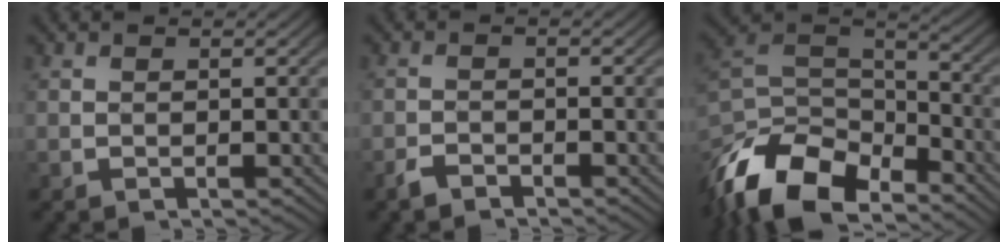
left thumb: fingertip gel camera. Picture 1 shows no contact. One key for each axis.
{"total": 1.9, "fx": -1.6, "fy": 0.6, "fz": 0.8, "tx": -0.016, "ty": 0.000, "tz": -0.036}
{"total": 15.8, "fx": -10.6, "fy": 7.4, "fz": 9.0, "tx": -0.234, "ty": -0.017, "tz": -0.189}